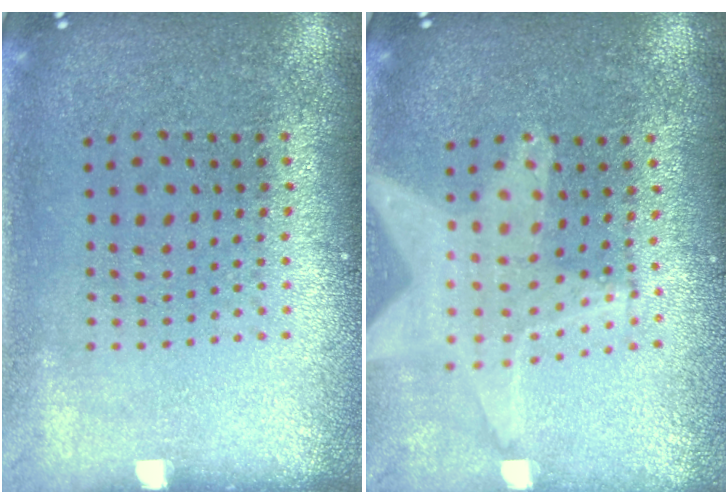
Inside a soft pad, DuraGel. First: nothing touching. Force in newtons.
{"total": 1.9, "press": 1.6, "slide": 1.0}